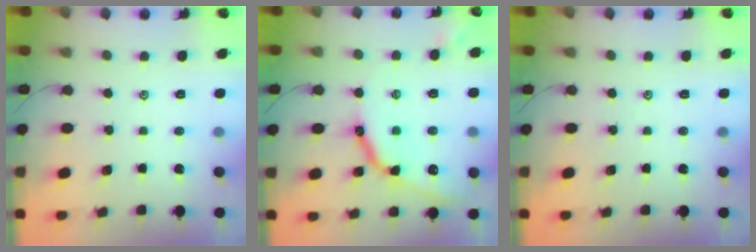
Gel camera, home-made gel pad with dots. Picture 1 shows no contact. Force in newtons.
{"total": 13.1, "press": 13.1, "slide": 0.7}
{"total": 0.0}